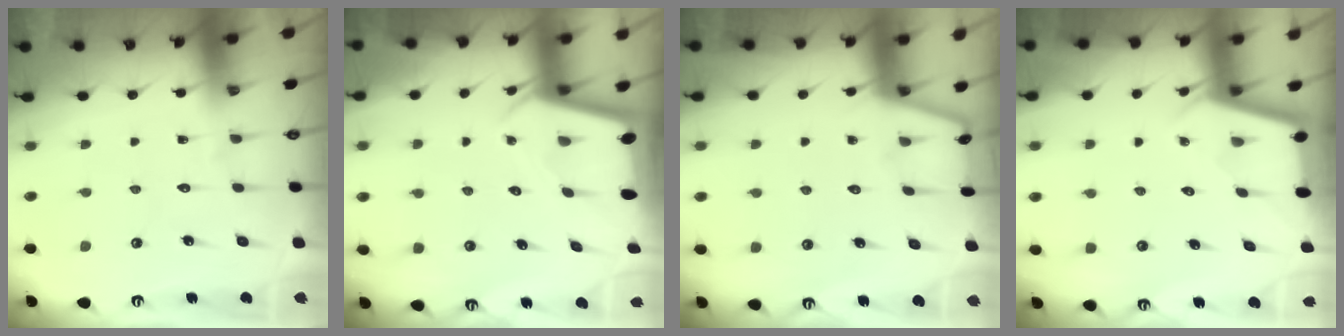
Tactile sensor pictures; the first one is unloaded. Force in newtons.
{"total": 2.5, "press": 2.5, "slide": 0.2}
{"total": 2.4, "press": 2.3, "slide": 0.5}
{"total": 2.4, "press": 2.4, "slide": 0.2}